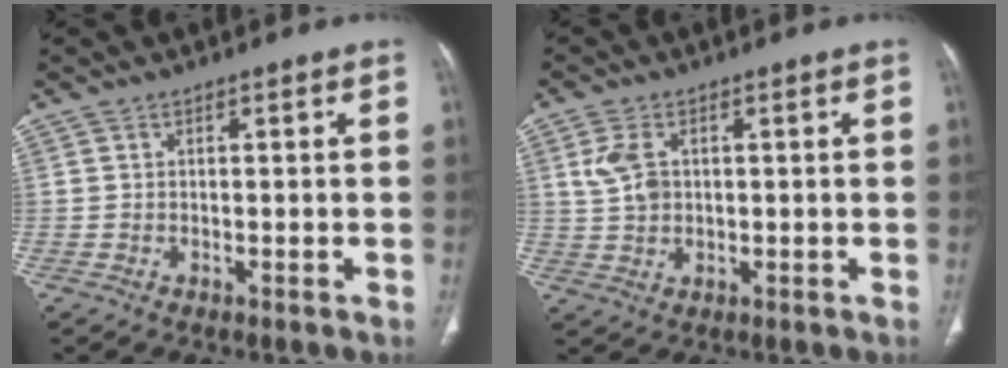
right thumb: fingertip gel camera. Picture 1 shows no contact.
{"total": 5.0, "force": [1.3, 3.4, 3.5], "torque": [-0.074, 0.002, 0.030]}